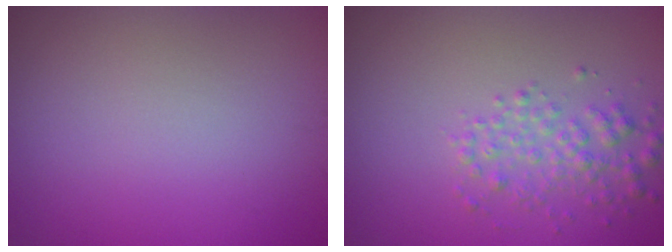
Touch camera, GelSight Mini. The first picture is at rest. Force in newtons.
{"total": 2.6, "press": 2.6, "slide": 0.0}